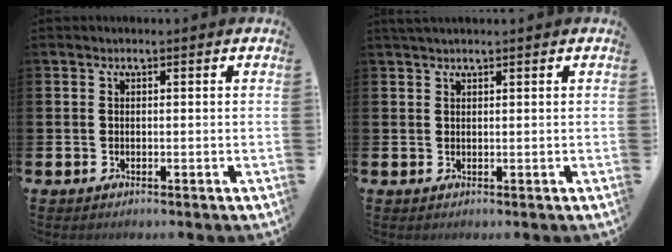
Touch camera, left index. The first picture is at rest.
{"total": 1.1, "force": [1.1, 0.0, 0.4], "torque": [-0.009, 0.000, 0.019]}